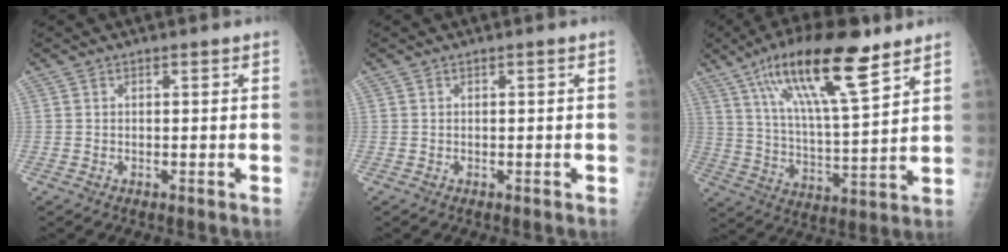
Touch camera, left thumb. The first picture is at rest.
{"total": 0.0}
{"total": 20.0, "force": [12.1, 4.9, 15.1], "torque": [-0.251, -0.041, 0.215]}